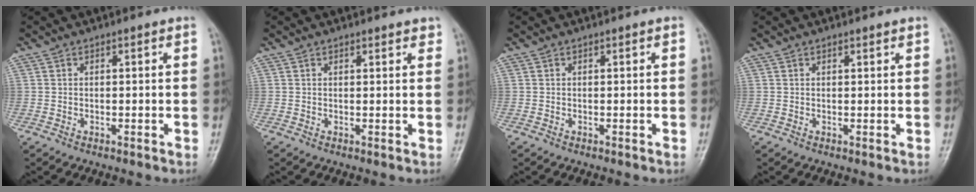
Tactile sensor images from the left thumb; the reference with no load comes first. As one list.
[{"total": 1.6, "force": [1.3, 0.6, 0.6], "torque": [0.001, -0.004, 0.014]}, {"total": 0.0}, {"total": 0.7, "force": [0.6, 0.1, 0.2], "torque": [-0.006, -0.004, 0.009]}]